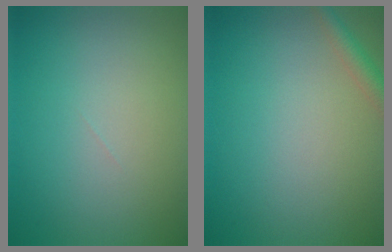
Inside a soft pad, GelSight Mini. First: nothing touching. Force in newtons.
{"total": 1.9, "press": 1.9, "slide": 0.1}